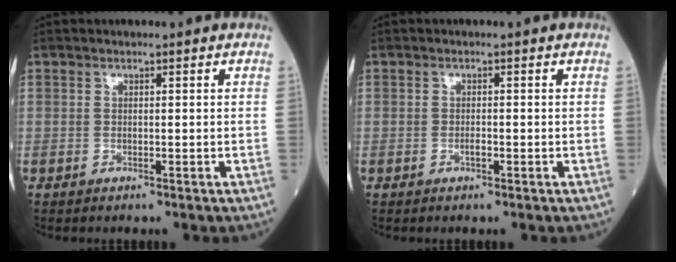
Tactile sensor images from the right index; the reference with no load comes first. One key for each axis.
{"total": 0.8, "fx": -0.4, "fy": 0.2, "fz": 0.7, "tx": -0.015, "ty": 0.000, "tz": -0.007}